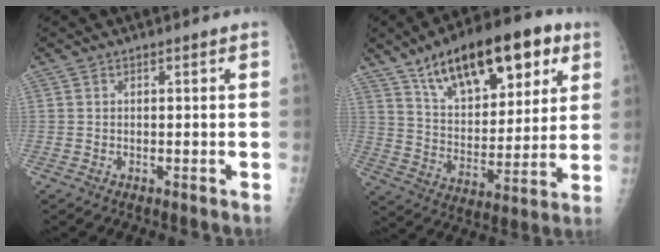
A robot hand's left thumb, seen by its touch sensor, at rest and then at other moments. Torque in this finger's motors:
{"motor_torque": [1.43, 1.48, 1.57, -1.20, 0.16]}